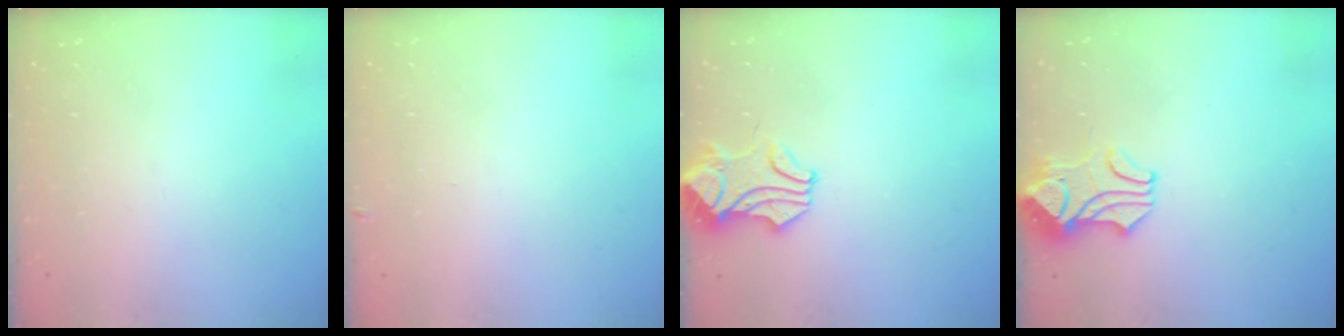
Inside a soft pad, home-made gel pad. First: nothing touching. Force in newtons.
{"total": 0.0}
{"total": 1.6, "press": 1.5, "slide": 0.5}
{"total": 2.4, "press": 2.0, "slide": 1.2}